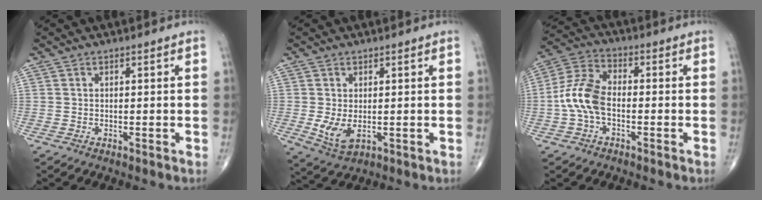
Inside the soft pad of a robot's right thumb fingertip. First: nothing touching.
{"total": 4.9, "force": [-0.3, 2.8, 4.1], "torque": [-0.082, -0.011, 0.006]}
{"total": 9.4, "force": [-1.7, 5.4, 7.5], "torque": [-0.161, 0.031, -0.043]}